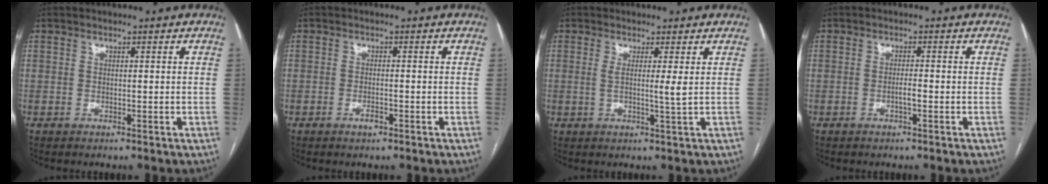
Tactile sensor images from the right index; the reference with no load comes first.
{"total": 1.6, "force": [-0.9, 0.5, 1.2], "torque": [-0.023, 0.000, -0.012]}
{"total": 3.0, "force": [0.6, -0.5, 2.9], "torque": [-0.055, -0.006, 0.010]}
{"total": 1.5, "force": [-0.5, 0.2, 1.4], "torque": [-0.024, 0.001, -0.009]}